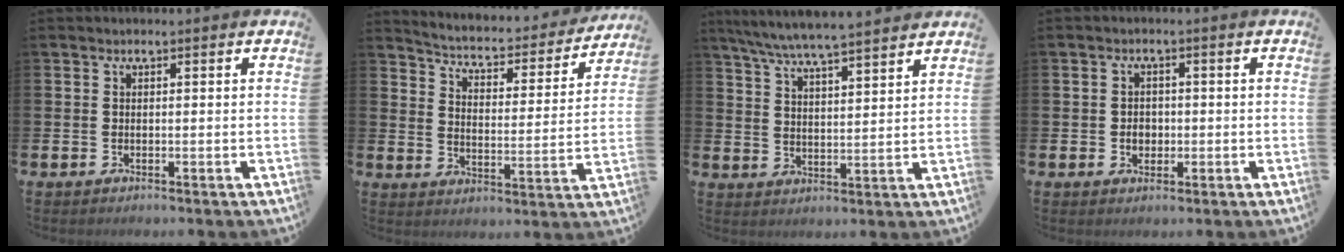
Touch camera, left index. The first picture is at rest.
{"total": 4.3, "force": [4.1, 1.1, 1.0], "torque": [-0.045, -0.038, 0.060]}
{"total": 6.9, "force": [6.6, -0.1, 2.0], "torque": [-0.060, -0.038, 0.117]}
{"total": 2.1, "force": [-0.2, 1.7, 1.1], "torque": [-0.002, -0.003, -0.011]}